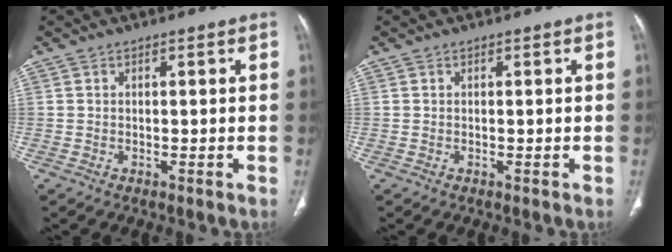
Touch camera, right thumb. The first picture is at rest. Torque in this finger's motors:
{"motor_torque": [1.44, 1.44, 0.00, 0.00, -0.01]}